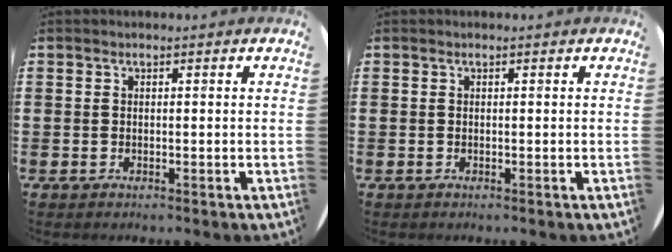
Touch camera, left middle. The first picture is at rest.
{"total": 0.0}